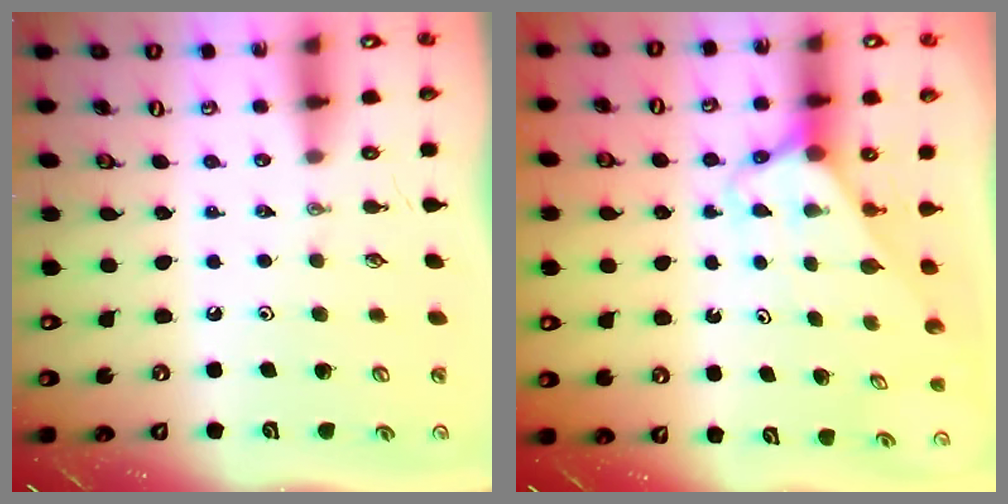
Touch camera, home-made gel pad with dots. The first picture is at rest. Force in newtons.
{"total": 2.8, "press": 2.8, "slide": 0.2}